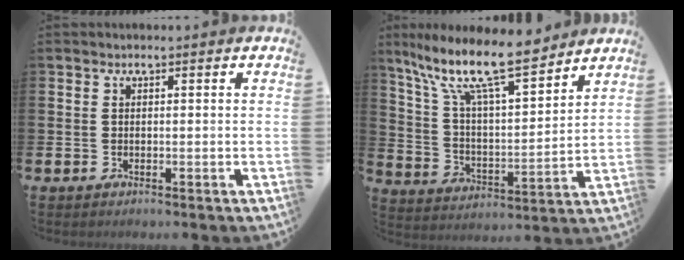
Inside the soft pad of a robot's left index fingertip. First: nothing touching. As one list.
[{"total": 12.9, "force": [10.5, 2.9, 7.0], "torque": [-0.162, -0.057, 0.180]}]